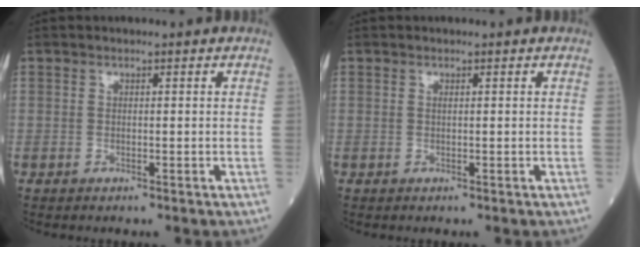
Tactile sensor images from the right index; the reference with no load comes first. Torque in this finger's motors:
{"motor_torque": [-0.05, 0.05, -0.02, 0.00]}